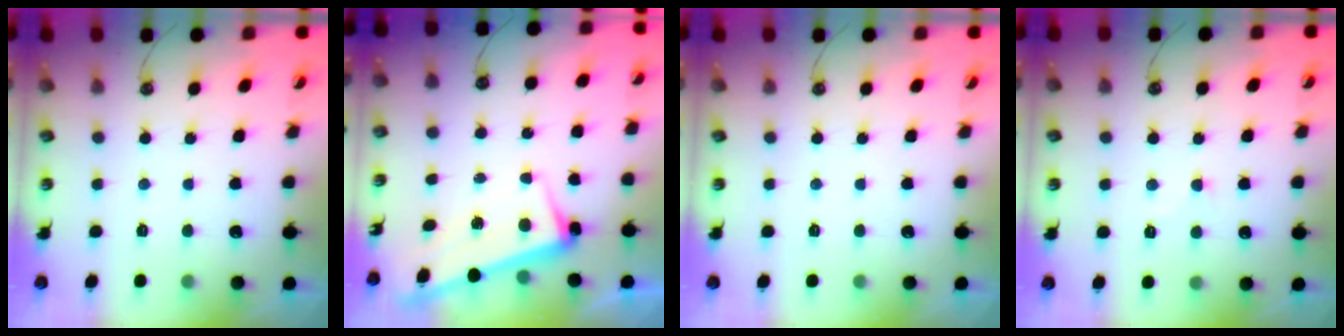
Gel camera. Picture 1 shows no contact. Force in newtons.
{"total": 2.3, "press": 2.2, "slide": 0.8}
{"total": 0.0}
{"total": 2.2, "press": 2.2, "slide": 0.4}